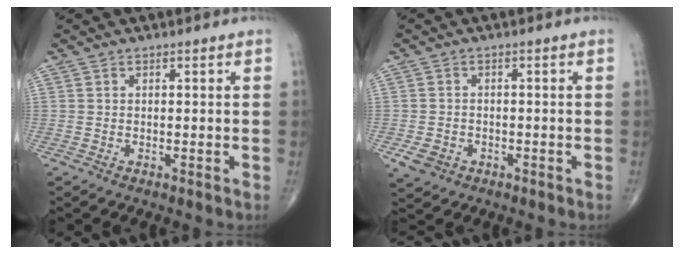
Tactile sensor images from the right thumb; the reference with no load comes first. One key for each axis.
{"total": 3.8, "fx": -1.6, "fy": 3.0, "fz": 1.6, "tx": -0.028, "ty": 0.004, "tz": -0.021}